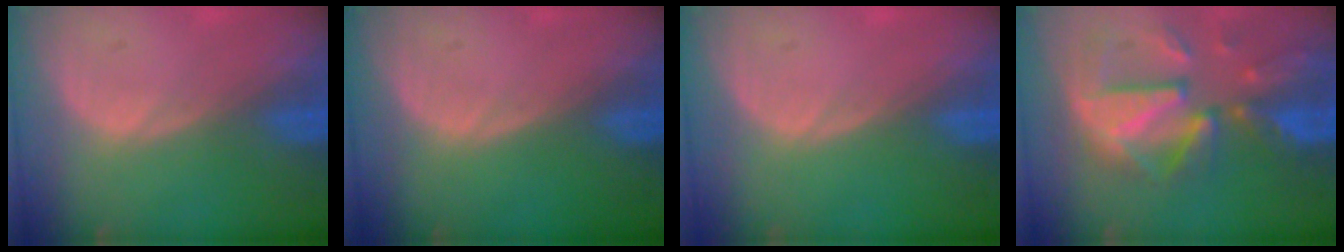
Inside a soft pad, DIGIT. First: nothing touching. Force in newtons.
{"total": 0.0}
{"total": 0.0}
{"total": 12.0, "press": 10.4, "slide": 6.0}